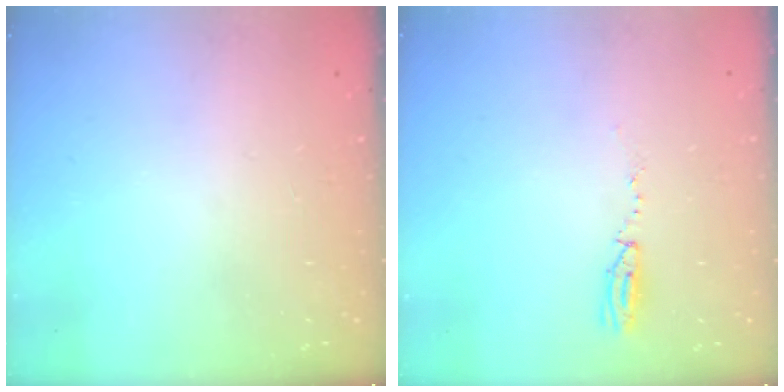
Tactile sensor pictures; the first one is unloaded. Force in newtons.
{"total": 3.1, "press": 2.5, "slide": 1.9}